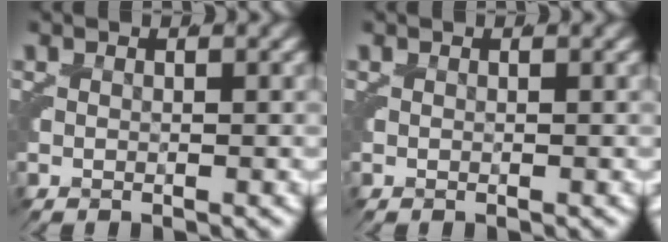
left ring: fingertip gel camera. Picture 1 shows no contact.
{"total": 0.0}